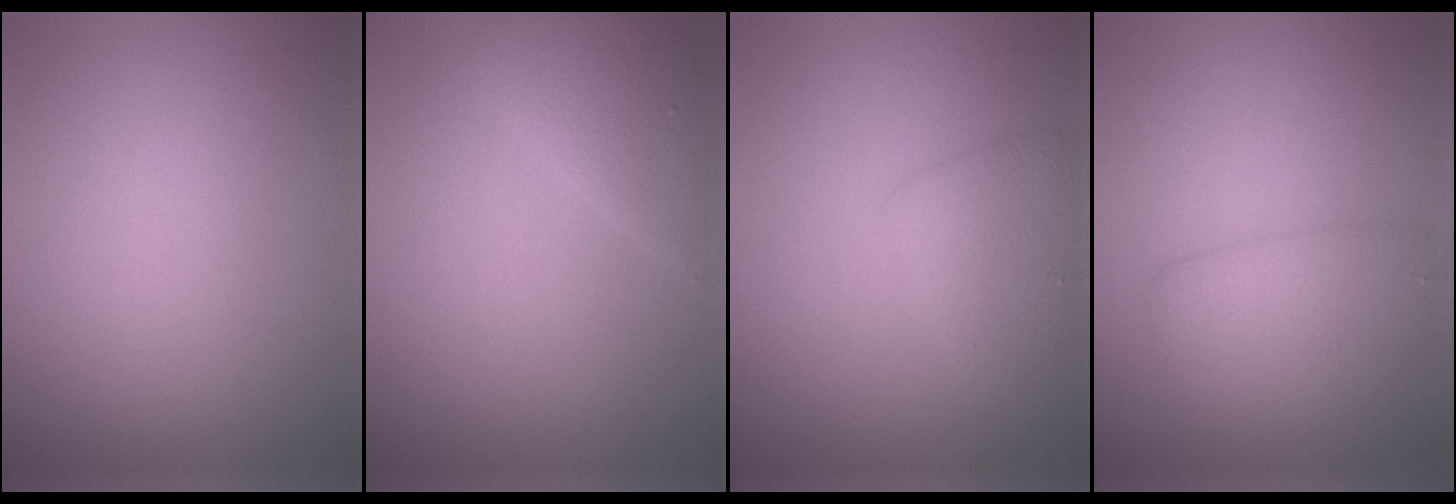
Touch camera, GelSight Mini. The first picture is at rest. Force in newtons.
{"total": 2.6, "press": 2.6, "slide": 0.2}
{"total": 3.1, "press": 3.1, "slide": 0.1}
{"total": 3.3, "press": 3.3, "slide": 0.1}